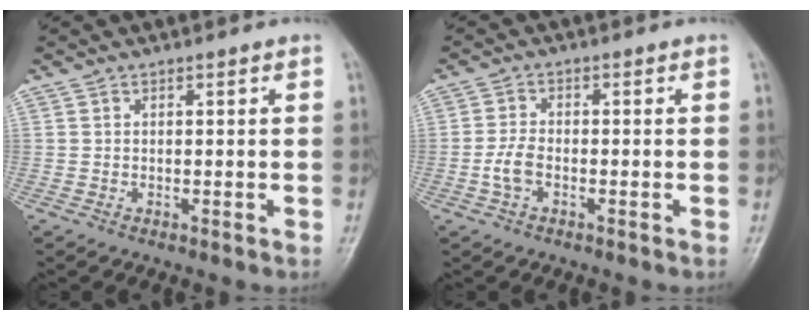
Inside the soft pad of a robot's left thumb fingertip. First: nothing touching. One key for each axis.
{"total": 3.7, "fx": -1.3, "fy": 2.1, "fz": 2.7, "tx": -0.060, "ty": 0.010, "tz": -0.029}